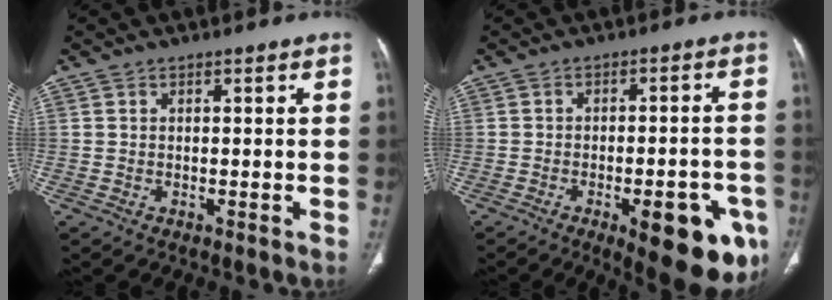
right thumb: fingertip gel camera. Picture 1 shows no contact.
{"total": 16.0, "force": [-6.9, 5.8, 13.2], "torque": [-0.111, 0.022, -0.075]}